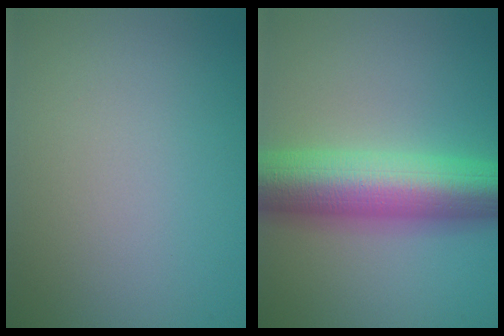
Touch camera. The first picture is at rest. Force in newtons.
{"total": 10.4, "press": 10.4, "slide": 0.1}